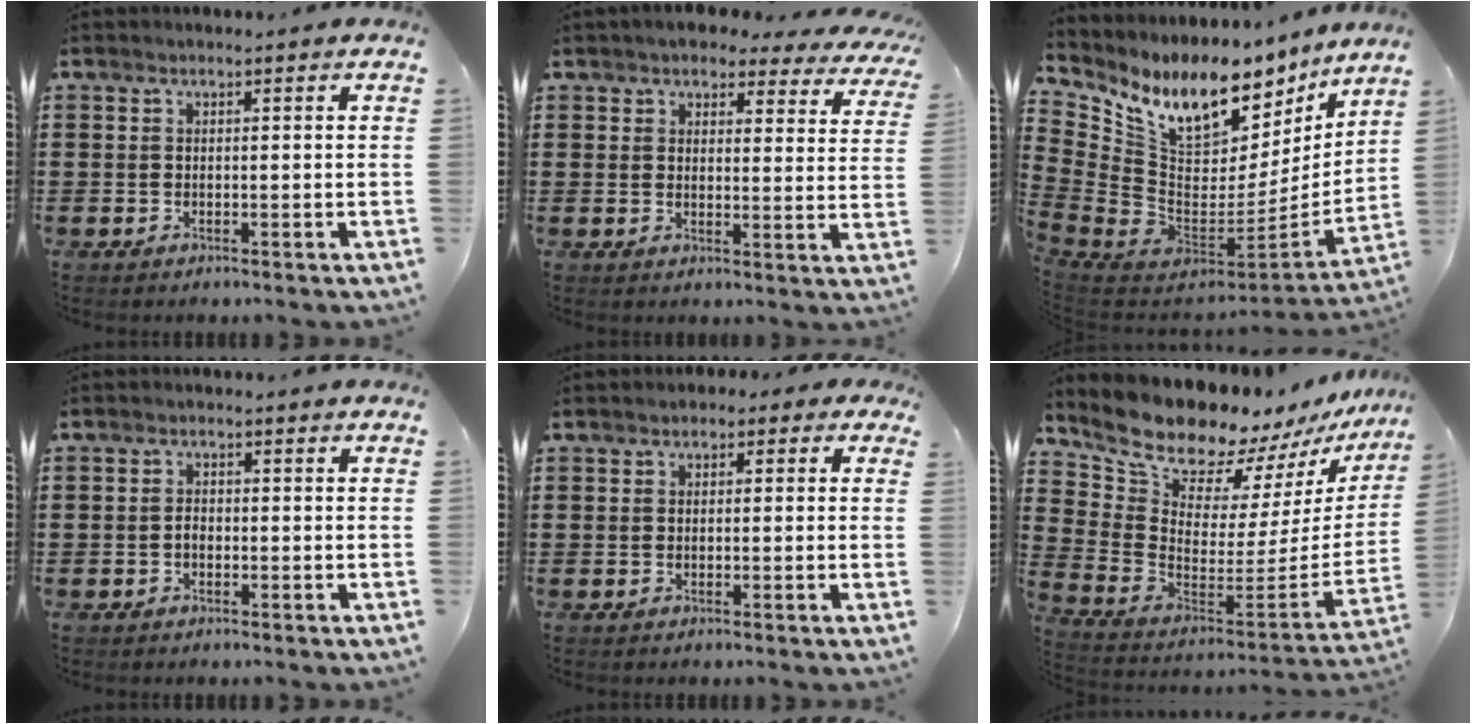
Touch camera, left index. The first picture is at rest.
{"total": 4.2, "force": [3.9, 1.0, 1.2], "torque": [-0.033, -0.018, 0.067]}
{"total": 11.8, "force": [7.9, 6.1, 6.2], "torque": [-0.137, -0.062, 0.142]}
{"total": 1.4, "force": [-0.4, 0.9, 1.0], "torque": [-0.021, 0.002, -0.007]}
{"total": 2.0, "force": [1.3, 1.4, 0.7], "torque": [-0.014, 0.007, 0.021]}
{"total": 11.5, "force": [10.8, 3.3, 2.2], "torque": [-0.091, -0.087, 0.194]}